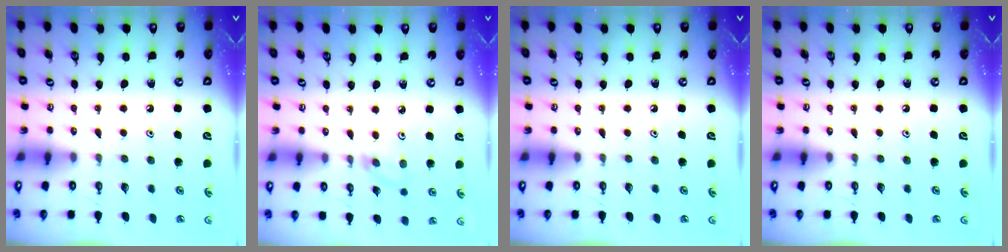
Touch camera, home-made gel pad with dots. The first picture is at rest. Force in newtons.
{"total": 3.1, "press": 3.1, "slide": 0.4}
{"total": 0.0}
{"total": 0.0}